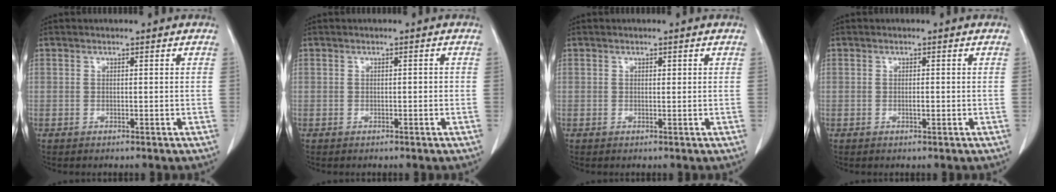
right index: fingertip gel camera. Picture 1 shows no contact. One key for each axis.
{"total": 0.6, "fx": -0.2, "fy": 0.2, "fz": 0.5, "tx": -0.008, "ty": 0.001, "tz": -0.001}
{"total": 0.5, "fx": 0.2, "fy": 0.3, "fz": 0.4, "tx": -0.007, "ty": 0.000, "tz": 0.004}
{"total": 0.9, "fx": -0.2, "fy": 0.2, "fz": 0.8, "tx": -0.016, "ty": 0.000, "tz": -0.002}